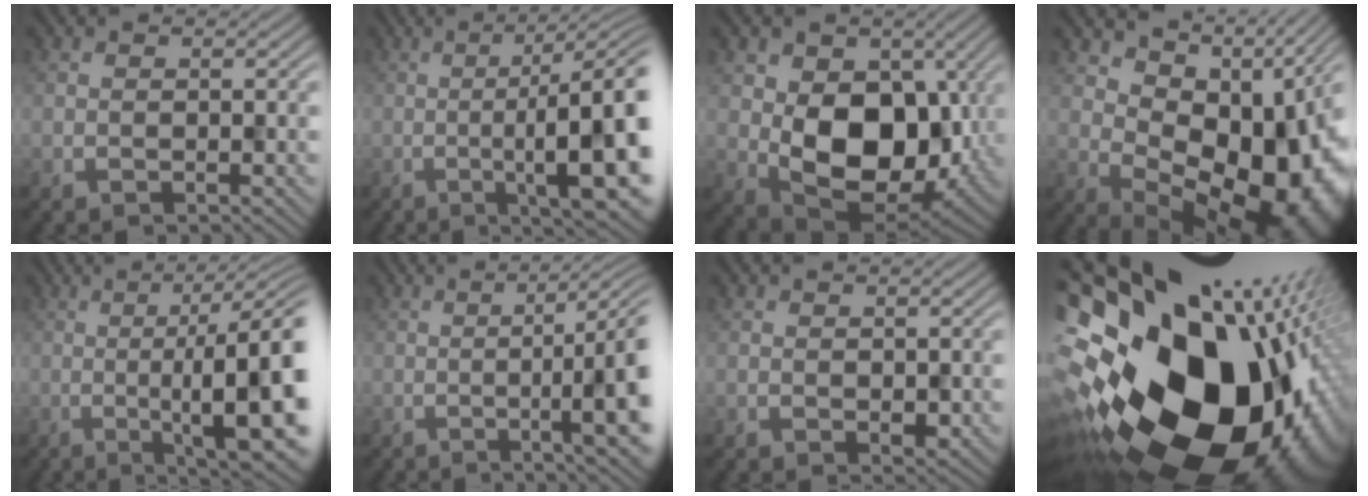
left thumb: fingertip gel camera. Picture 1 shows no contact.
{"total": 13.2, "force": [-1.9, 3.1, 12.7], "torque": [-0.138, 0.005, -0.020]}
{"total": 11.7, "force": [0.2, 8.6, 7.9], "torque": [-0.138, -0.028, 0.014]}
{"total": 13.4, "force": [2.4, 8.6, 10.1], "torque": [-0.133, -0.017, 0.060]}
{"total": 14.5, "force": [-1.1, 3.7, 14.0], "torque": [-0.160, 0.004, -0.008]}
{"total": 10.9, "force": [-0.5, 2.6, 10.6], "torque": [-0.119, 0.004, -0.002]}
{"total": 1.4, "force": [0.3, 1.2, 0.6], "torque": [-0.013, -0.004, 0.012]}
{"total": 21.9, "force": [-1.2, 15.5, 15.4], "torque": [-0.275, -0.057, -0.027]}